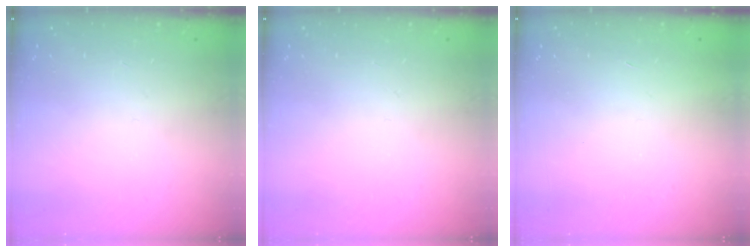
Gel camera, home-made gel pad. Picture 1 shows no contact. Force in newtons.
{"total": 0.0}
{"total": 1.7, "press": 1.7, "slide": 0.1}